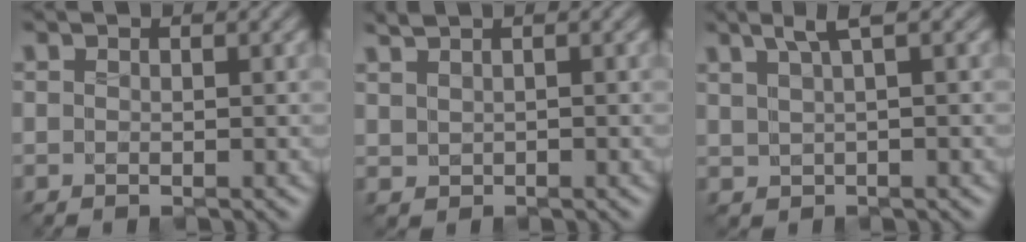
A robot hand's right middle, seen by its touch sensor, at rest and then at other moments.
{"total": 1.0, "force": [1.0, 0.1, -0.1], "torque": [-0.003, 0.006, 0.023]}
{"total": 2.0, "force": [1.5, -0.1, 1.3], "torque": [-0.033, 0.007, 0.032]}